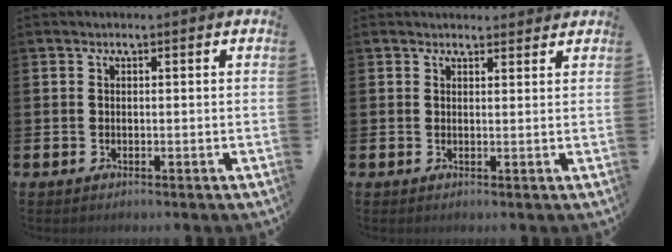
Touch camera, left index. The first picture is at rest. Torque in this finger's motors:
{"motor_torque": [0.47, -1.66, 0.00, 0.01]}